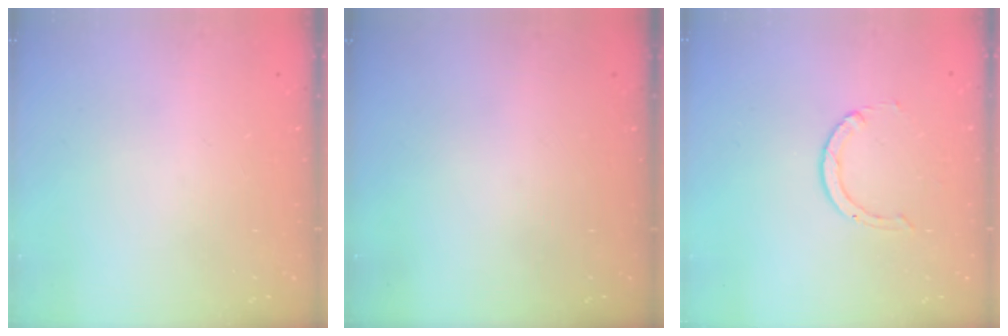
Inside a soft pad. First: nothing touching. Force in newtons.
{"total": 0.0}
{"total": 2.0, "press": 2.0, "slide": 0.2}